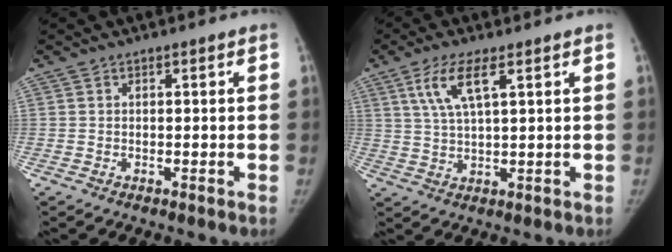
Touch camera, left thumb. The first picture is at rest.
{"total": 7.2, "force": [3.4, 1.9, 6.1], "torque": [-0.132, -0.008, 0.071]}